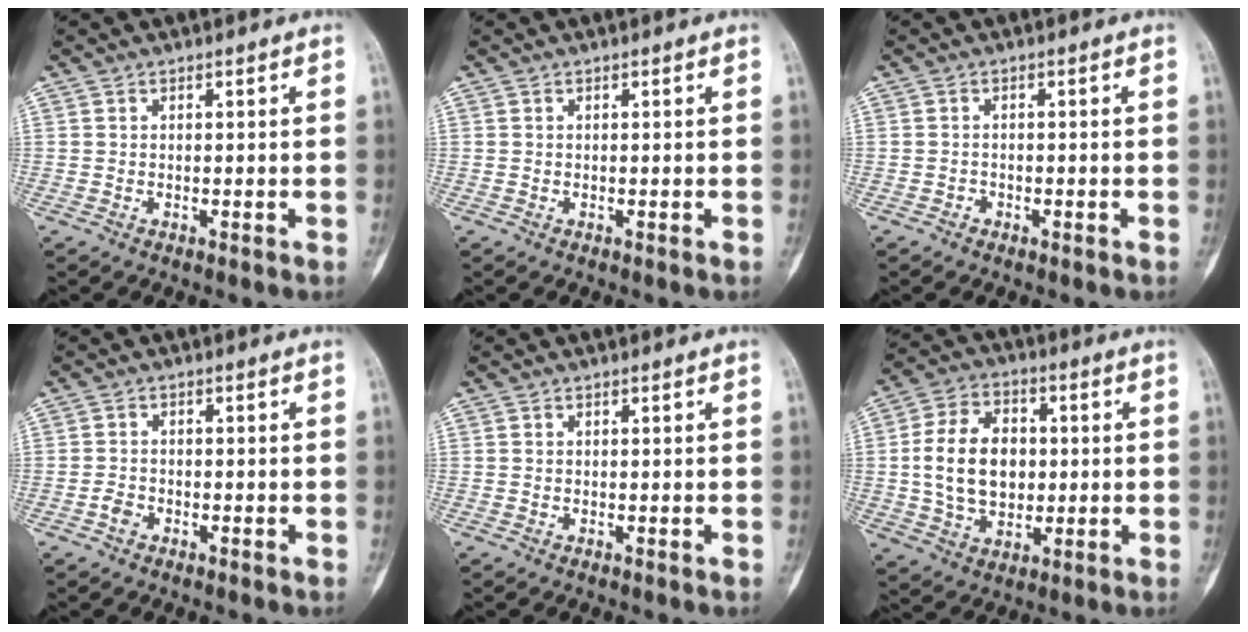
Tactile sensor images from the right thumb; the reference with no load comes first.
{"total": 0.0}
{"total": 0.9, "force": [-0.6, 0.7, 0.1], "torque": [0.005, 0.005, -0.016]}
{"total": 2.0, "force": [-1.1, 1.4, 0.9], "torque": [-0.013, 0.009, -0.024]}
{"total": 0.0}
{"total": 14.8, "force": [0.7, 10.6, 10.3], "torque": [-0.159, 0.010, 0.015]}